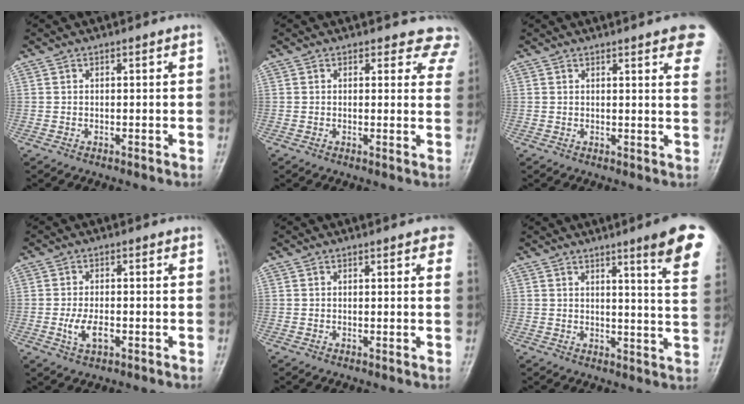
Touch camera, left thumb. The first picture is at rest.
{"total": 6.7, "force": [5.8, 3.3, 0.6], "torque": [0.044, -0.022, 0.033]}
{"total": 9.9, "force": [6.1, 2.2, 7.6], "torque": [-0.067, -0.014, 0.060]}
{"total": 4.7, "force": [-1.3, 2.5, 3.7], "torque": [-0.070, 0.001, -0.025]}
{"total": 4.6, "force": [2.7, 1.7, 3.3], "torque": [-0.014, 0.000, 0.021]}
{"total": 12.3, "force": [7.3, 0.9, 9.9], "torque": [-0.111, -0.039, 0.080]}